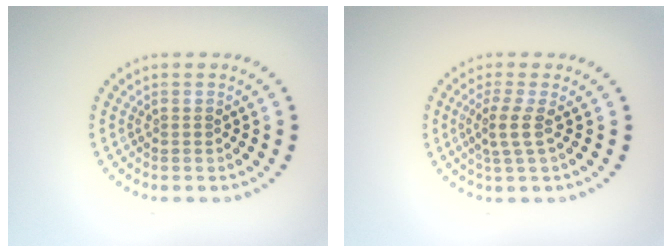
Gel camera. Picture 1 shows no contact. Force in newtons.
{"total": 2.1, "press": 1.6, "slide": 1.4}